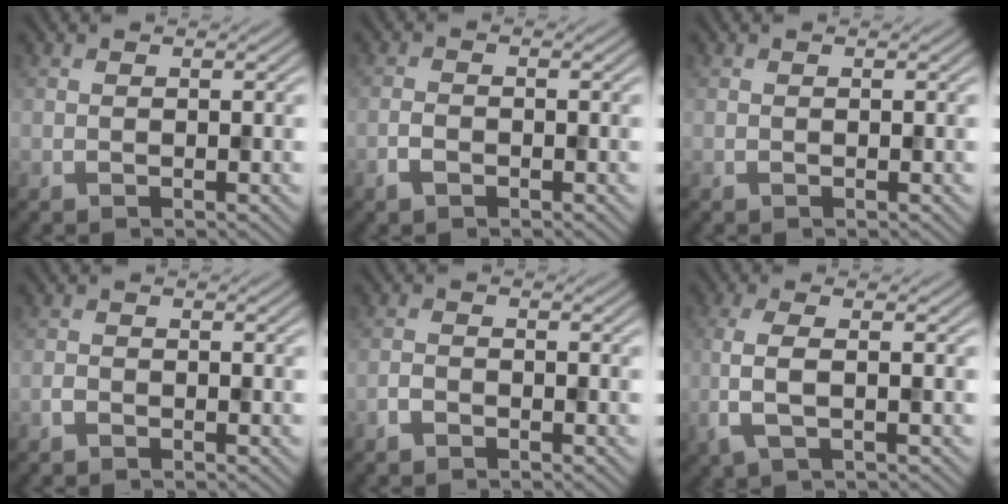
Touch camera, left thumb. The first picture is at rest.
{"total": 1.7, "force": [-1.1, 0.9, 1.0], "torque": [-0.020, 0.001, -0.023]}
{"total": 0.0}
{"total": 1.0, "force": [-0.8, 0.4, 0.4], "torque": [-0.008, 0.001, -0.017]}
{"total": 1.5, "force": [-1.2, 0.7, 0.6], "torque": [-0.012, 0.001, -0.029]}
{"total": 3.9, "force": [-0.6, 1.1, 3.7], "torque": [-0.091, 0.000, -0.018]}